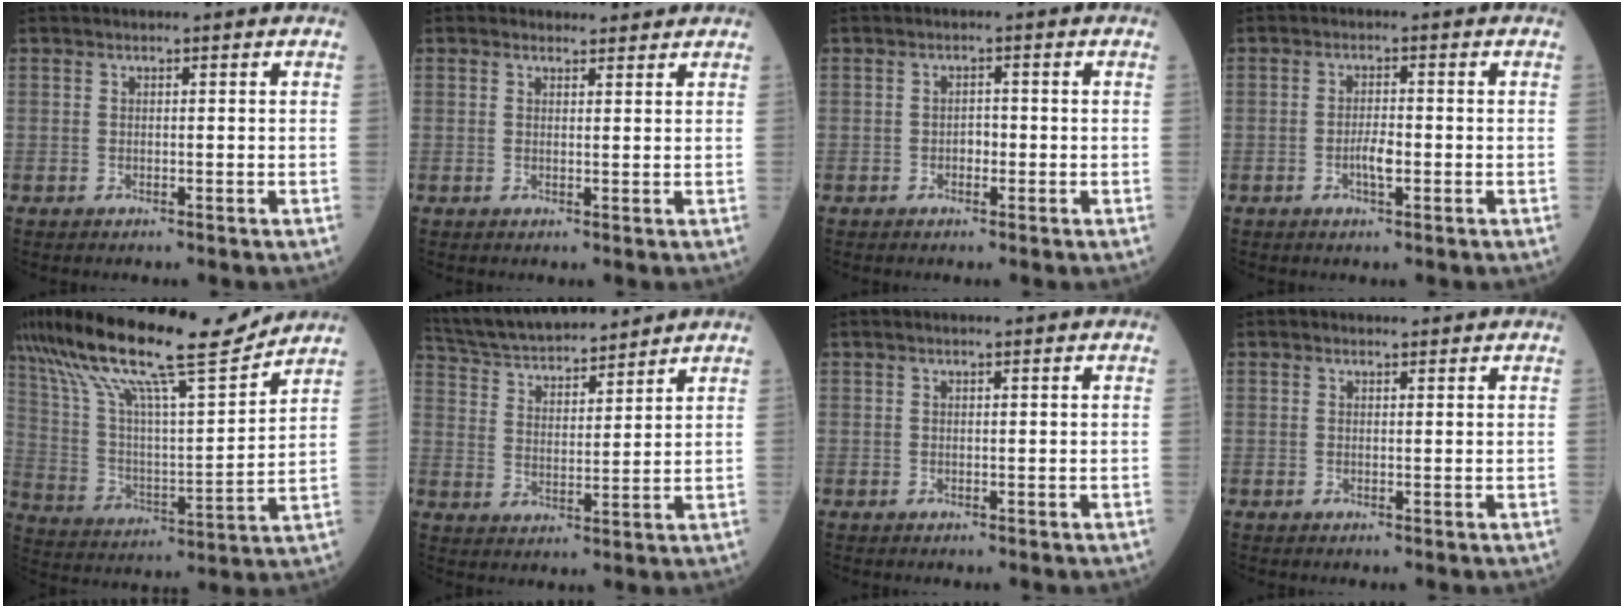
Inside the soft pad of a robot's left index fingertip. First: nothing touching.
{"total": 2.3, "force": [2.1, 0.9, 0.1], "torque": [-0.005, 0.009, 0.029]}
{"total": 1.4, "force": [-0.4, 0.8, 1.0], "torque": [-0.012, 0.005, -0.009]}
{"total": 2.6, "force": [-0.8, 0.6, 2.4], "torque": [-0.045, 0.002, -0.014]}
{"total": 21.9, "force": [17.8, 2.4, 12.5], "torque": [-0.244, 0.018, 0.311]}
{"total": 16.4, "force": [15.0, 2.9, 5.9], "torque": [-0.114, 0.031, 0.261]}
{"total": 1.0, "force": [0.7, 0.0, 0.7], "torque": [-0.015, 0.009, 0.012]}
{"total": 0.9, "force": [0.9, 0.2, 0.2], "torque": [-0.013, 0.005, 0.015]}